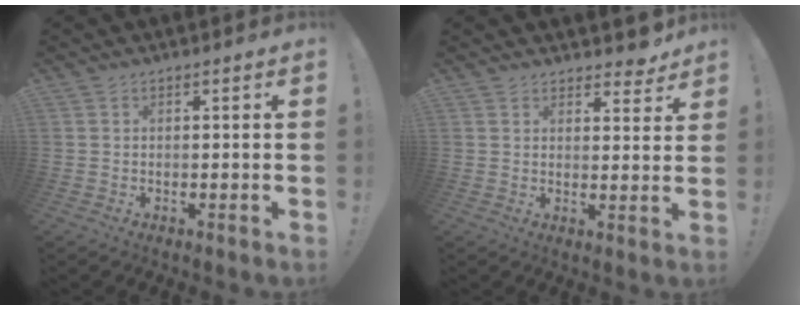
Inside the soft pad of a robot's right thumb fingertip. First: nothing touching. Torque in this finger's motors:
{"motor_torque": [-0.23, 0.23, -0.02, 0.07, -0.02]}